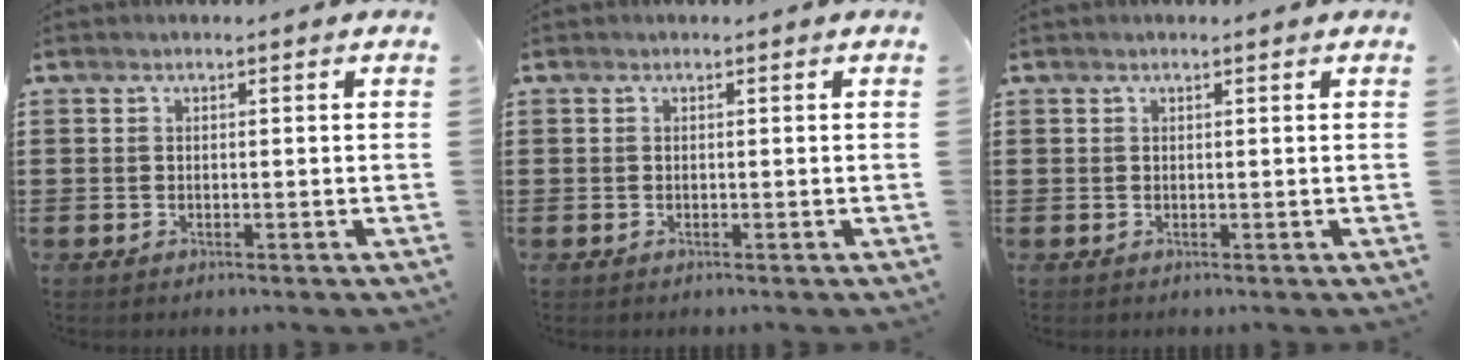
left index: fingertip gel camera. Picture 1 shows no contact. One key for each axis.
{"total": 0.0}
{"total": 0.0}